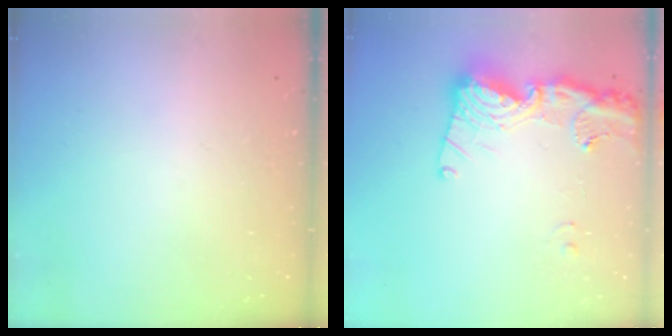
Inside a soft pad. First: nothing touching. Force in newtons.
{"total": 16.6, "press": 16.5, "slide": 1.9}